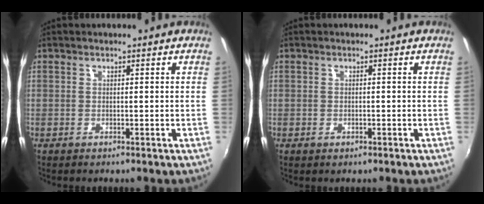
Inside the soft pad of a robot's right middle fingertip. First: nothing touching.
{"total": 0.9, "force": [-0.5, 0.6, 0.4], "torque": [-0.007, -0.003, -0.008]}